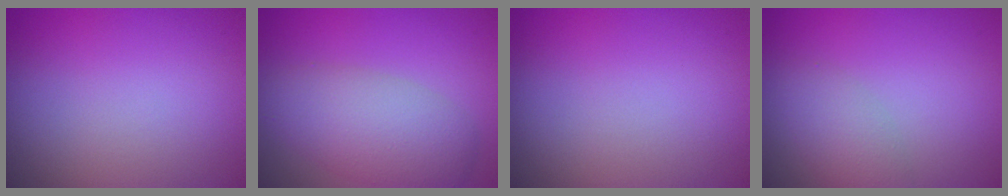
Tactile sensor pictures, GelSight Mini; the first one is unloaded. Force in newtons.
{"total": 5.5, "press": 5.5, "slide": 0.1}
{"total": 0.0}
{"total": 2.4, "press": 2.4, "slide": 0.1}